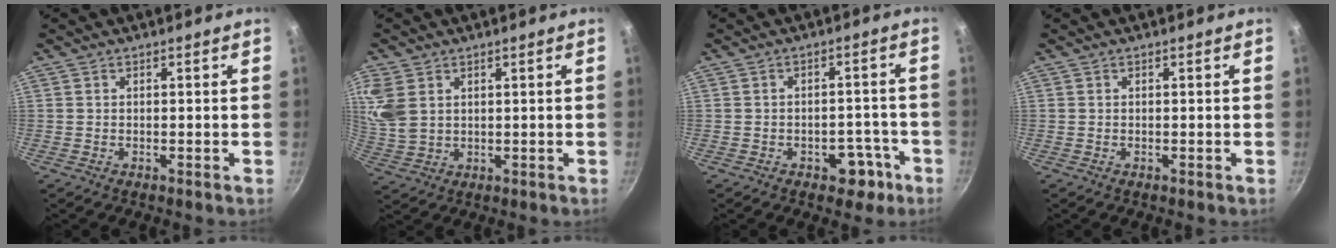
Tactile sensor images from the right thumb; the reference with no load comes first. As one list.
[{"total": 7.7, "force": [2.4, 5.4, 5.0], "torque": [-0.122, -0.002, 0.060]}, {"total": 5.9, "force": [-3.2, 3.8, 3.2], "torque": [-0.014, 0.035, -0.038]}, {"total": 0.0}]